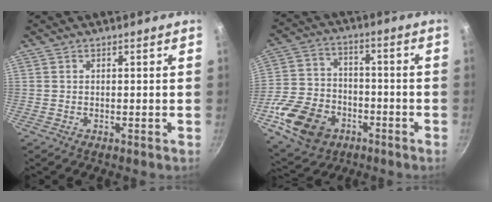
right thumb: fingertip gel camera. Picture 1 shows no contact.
{"total": 16.5, "force": [-7.0, 12.1, 8.7], "torque": [-0.154, 0.031, -0.121]}